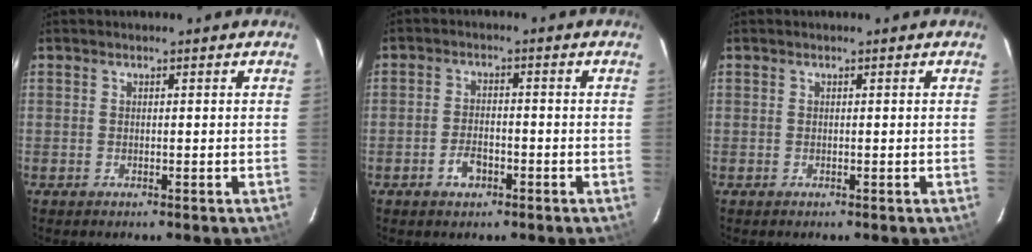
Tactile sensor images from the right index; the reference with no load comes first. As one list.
[{"total": 3.7, "force": [-2.0, 2.1, 2.3], "torque": [-0.048, 0.002, -0.034]}, {"total": 0.0}]